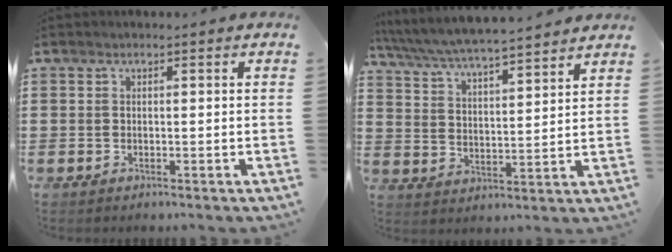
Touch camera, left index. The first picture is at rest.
{"total": 5.0, "force": [4.8, -0.2, 1.4], "torque": [-0.051, -0.034, 0.079]}